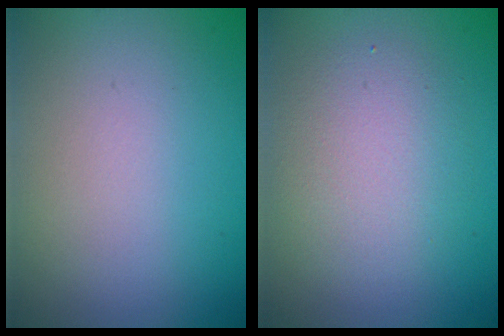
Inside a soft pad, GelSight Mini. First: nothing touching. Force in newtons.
{"total": 4.0, "press": 4.0, "slide": 0.0}